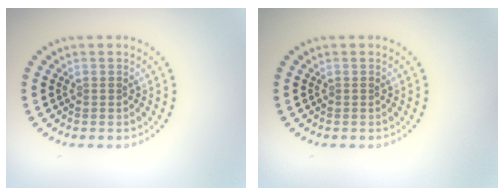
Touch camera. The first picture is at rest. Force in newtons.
{"total": 0.0}